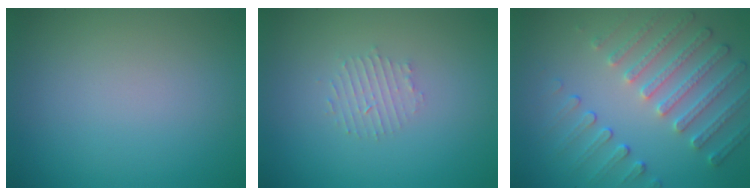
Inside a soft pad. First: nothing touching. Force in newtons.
{"total": 1.6, "press": 1.5, "slide": 0.3}
{"total": 5.1, "press": 3.8, "slide": 3.3}